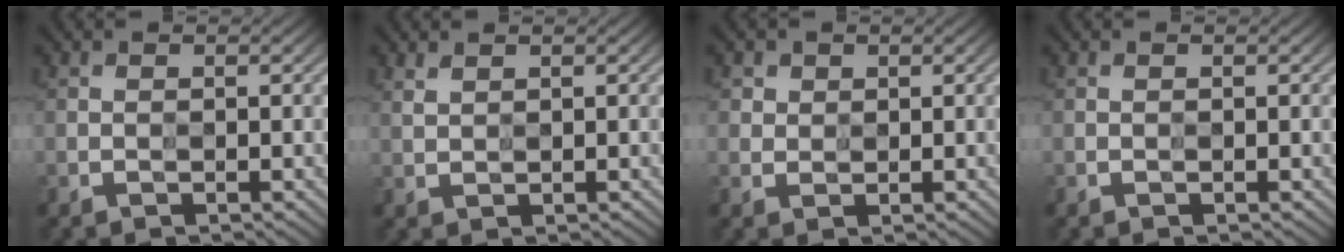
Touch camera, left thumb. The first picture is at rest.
{"total": 1.8, "force": [1.6, 0.5, 0.5], "torque": [-0.018, 0.003, 0.039]}
{"total": 2.7, "force": [1.8, 2.1, -0.1], "torque": [-0.007, 0.000, 0.034]}
{"total": 0.0}